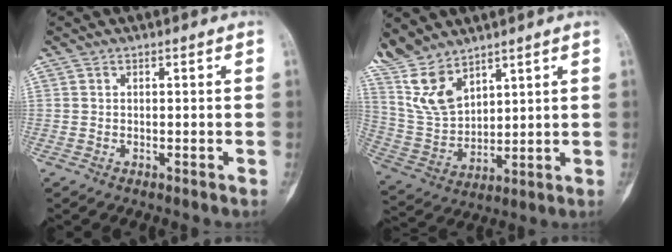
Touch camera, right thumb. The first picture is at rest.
{"total": 11.0, "force": [8.7, 4.5, 5.0], "torque": [-0.098, -0.037, 0.197]}